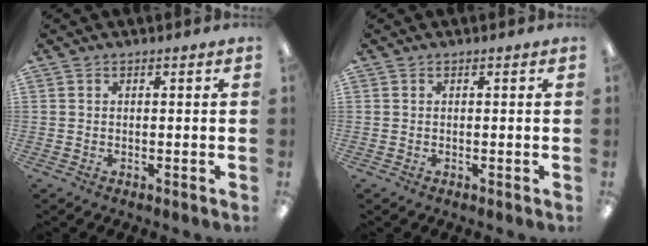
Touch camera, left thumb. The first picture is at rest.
{"total": 0.0}